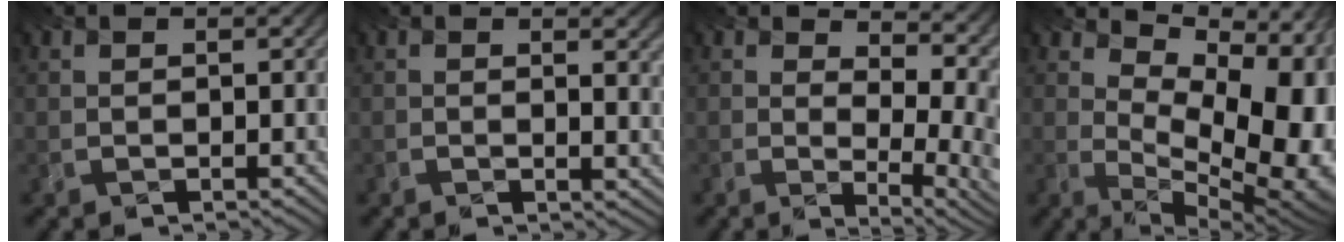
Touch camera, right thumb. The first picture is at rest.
{"total": 4.1, "force": [1.8, 1.2, 3.5], "torque": [-0.030, 0.010, 0.007]}
{"total": 12.1, "force": [5.4, 5.9, 9.2], "torque": [-0.125, 0.024, 0.078]}
{"total": 12.3, "force": [1.3, 6.7, 10.2], "torque": [-0.133, -0.010, 0.024]}